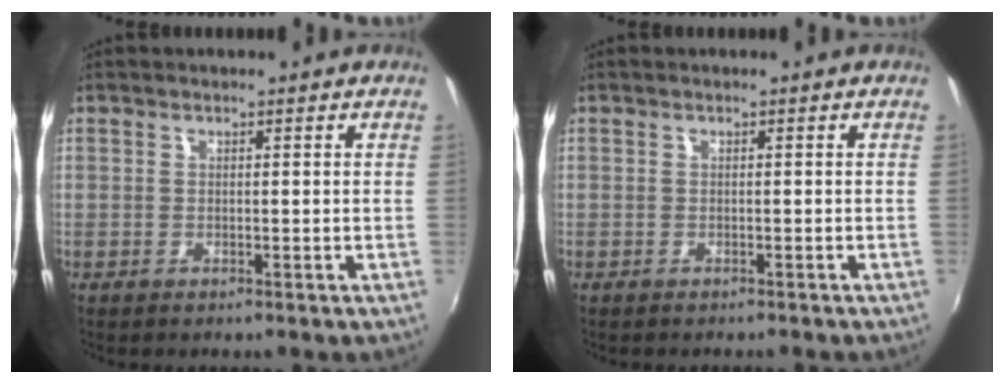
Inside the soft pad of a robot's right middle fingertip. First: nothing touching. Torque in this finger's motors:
{"motor_torque": [0.89, -1.25, 0.09, 0.01]}